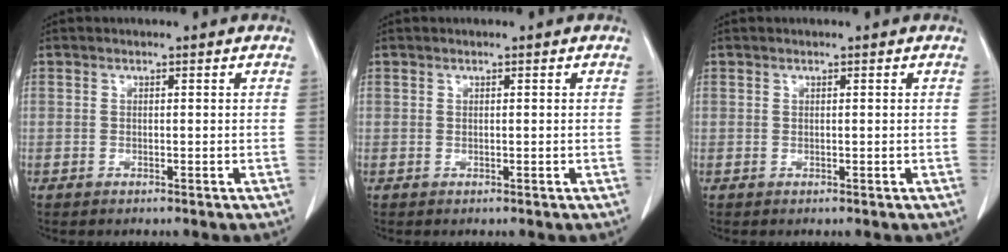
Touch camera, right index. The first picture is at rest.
{"total": 0.0}
{"total": 0.0}